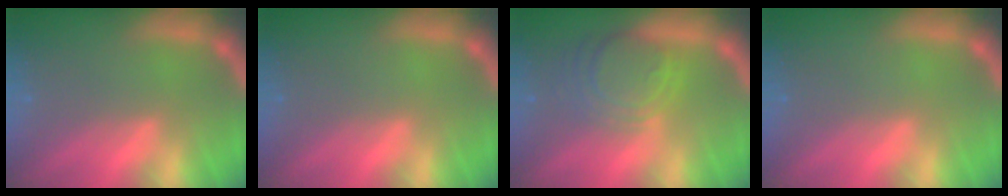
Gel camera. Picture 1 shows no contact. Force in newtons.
{"total": 0.0}
{"total": 6.5}
{"total": 0.0}